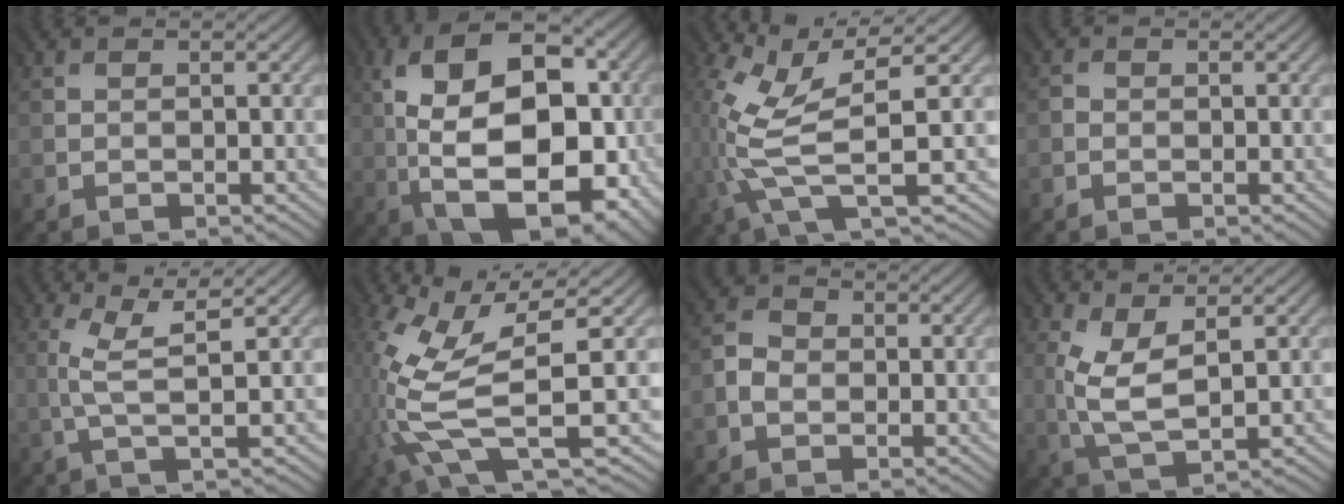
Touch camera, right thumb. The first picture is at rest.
{"total": 17.7, "force": [-1.3, 9.5, 14.8], "torque": [-0.225, 0.022, -0.029]}
{"total": 8.8, "force": [0.0, 2.4, 8.5], "torque": [-0.197, -0.005, 0.000]}
{"total": 0.7, "force": [-0.5, 0.3, -0.4], "torque": [0.008, -0.002, -0.012]}
{"total": 3.7, "force": [0.9, 0.1, 3.6], "torque": [-0.080, 0.006, 0.021]}
{"total": 11.9, "force": [-0.5, 4.2, 11.1], "torque": [-0.267, -0.021, 0.005]}
{"total": 2.3, "force": [-0.9, 1.9, 0.9], "torque": [-0.022, 0.001, -0.023]}
{"total": 5.5, "force": [1.1, 2.1, 5.0], "torque": [-0.127, 0.000, 0.025]}